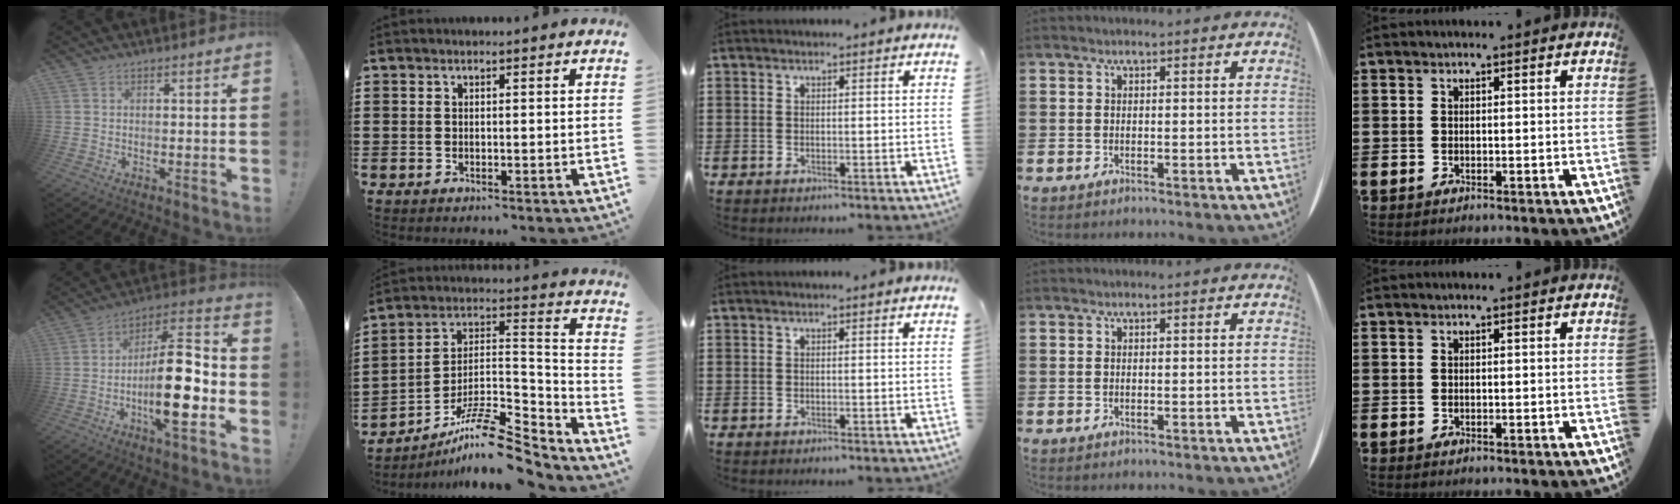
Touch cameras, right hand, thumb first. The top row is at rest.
{"thumb": {"total": 21.4, "force": [-5.2, 6.5, 19.7], "torque": [-0.330, 0.027, -0.083]}, "index": {"total": 10.6, "force": [-8.4, 2.6, 6.0], "torque": [-0.105, 0.017, -0.162]}}